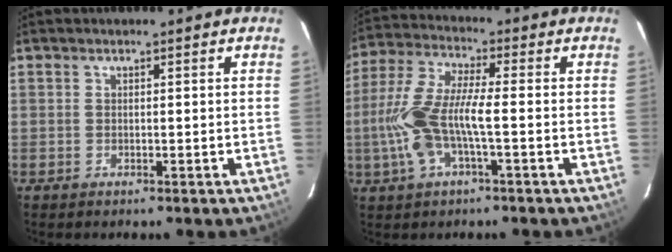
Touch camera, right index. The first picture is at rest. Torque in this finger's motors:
{"motor_torque": [0.49, -0.18, 0.62, 0.21]}